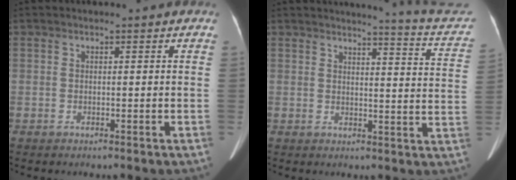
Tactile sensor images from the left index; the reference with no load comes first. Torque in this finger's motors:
{"motor_torque": [0.33, -1.04, -0.11, -0.01]}